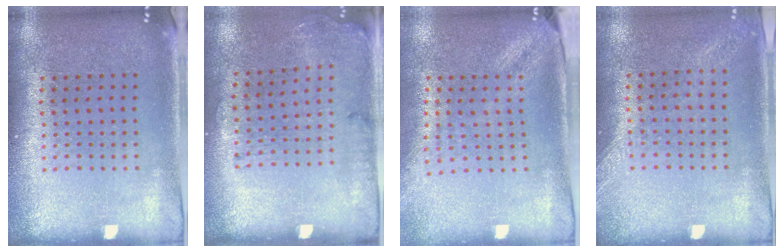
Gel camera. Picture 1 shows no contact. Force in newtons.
{"total": 1.7, "press": 1.2, "slide": 1.2}
{"total": 1.9, "press": 1.5, "slide": 1.2}
{"total": 1.2, "press": 1.2, "slide": 0.4}